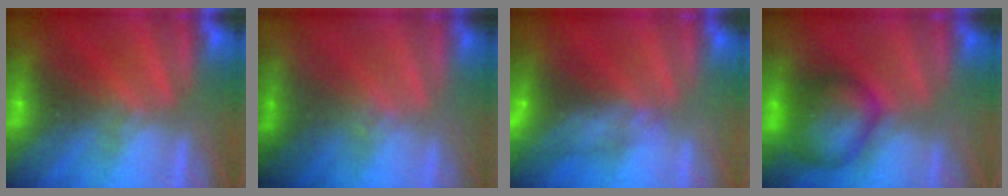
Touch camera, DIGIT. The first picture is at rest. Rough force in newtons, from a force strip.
{"total": 1.3}
{"total": 7.7}
{"total": 7.4}